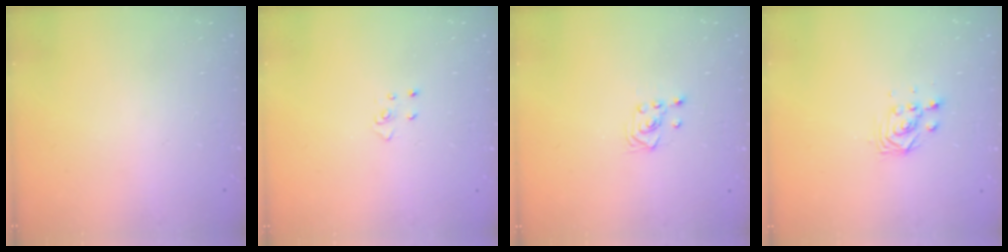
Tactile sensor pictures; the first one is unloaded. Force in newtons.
{"total": 3.2, "press": 3.2, "slide": 0.3}
{"total": 3.0, "press": 2.6, "slide": 1.5}
{"total": 3.0, "press": 3.0, "slide": 0.0}